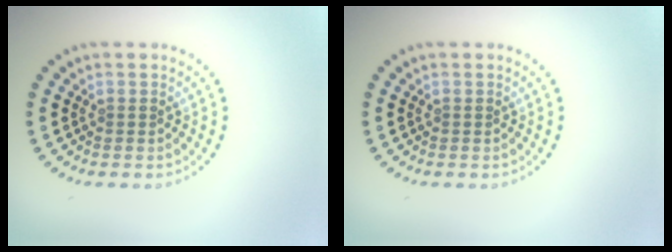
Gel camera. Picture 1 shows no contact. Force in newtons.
{"total": 0.0}